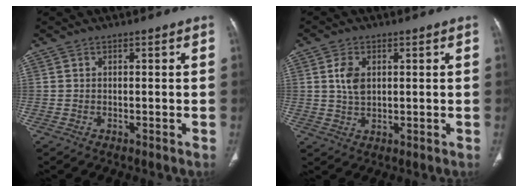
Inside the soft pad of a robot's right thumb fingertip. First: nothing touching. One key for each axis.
{"total": 5.0, "fx": 1.2, "fy": 3.2, "fz": 3.7, "tx": -0.068, "ty": -0.005, "tz": 0.024}